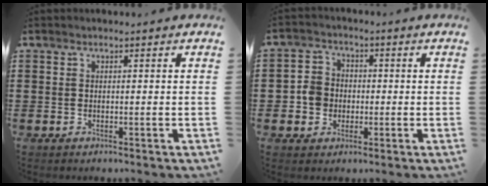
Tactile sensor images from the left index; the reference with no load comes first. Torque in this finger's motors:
{"motor_torque": [1.07, 1.07, 0.27, 0.02]}